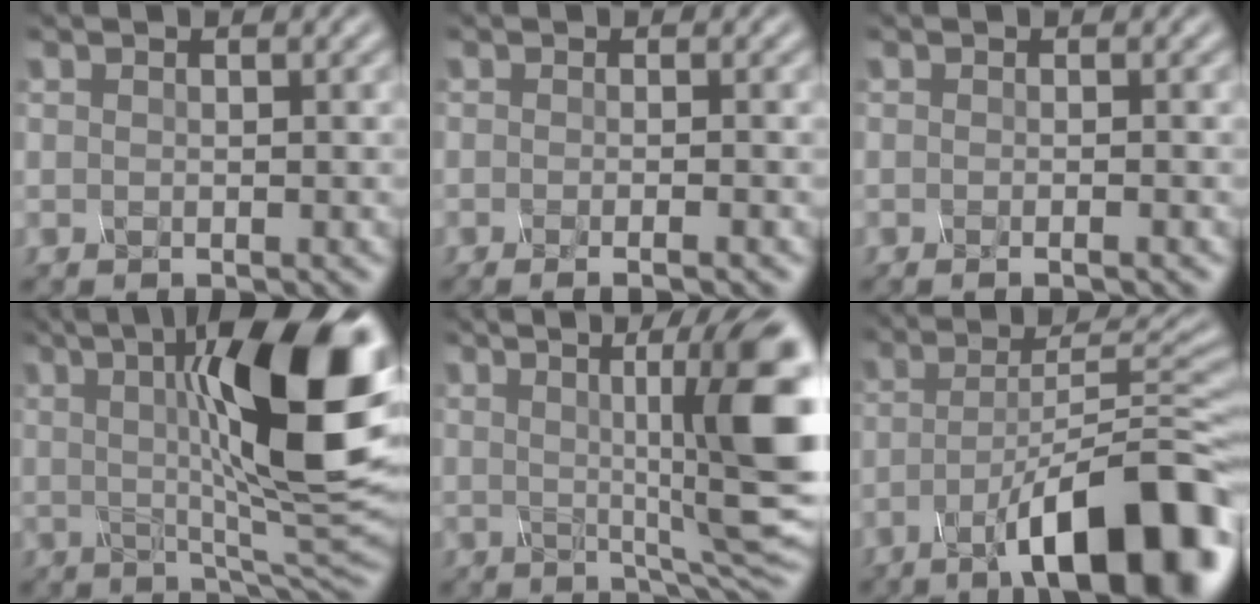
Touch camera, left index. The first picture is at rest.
{"total": 2.5, "force": [-1.4, 0.7, 2.0], "torque": [-0.017, -0.008, -0.012]}
{"total": 2.1, "force": [-0.7, 0.9, 1.8], "torque": [-0.007, -0.004, -0.011]}
{"total": 13.7, "force": [3.2, 2.3, 13.1], "torque": [-0.180, 0.010, 0.068]}
{"total": 10.8, "force": [1.5, 1.5, 10.6], "torque": [-0.132, 0.008, 0.045]}
{"total": 13.0, "force": [-8.1, 4.0, 9.4], "torque": [-0.153, 0.008, -0.119]}